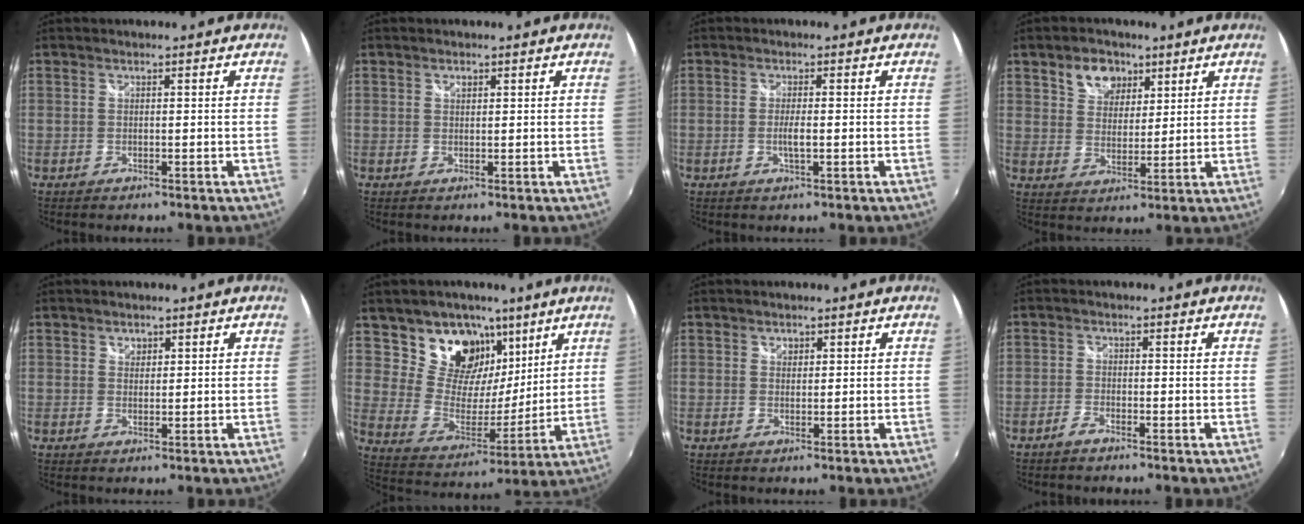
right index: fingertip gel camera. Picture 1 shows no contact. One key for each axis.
{"total": 1.0, "fx": 0.5, "fy": 0.6, "fz": 0.5, "tx": -0.007, "ty": 0.002, "tz": 0.009}
{"total": 2.5, "fx": -0.4, "fy": 0.3, "fz": 2.4, "tx": -0.045, "ty": -0.005, "tz": -0.008}
{"total": 7.0, "fx": 4.0, "fy": 4.9, "fz": 2.9, "tx": -0.046, "ty": 0.016, "tz": 0.071}
{"total": 1.5, "fx": 0.9, "fy": 1.2, "fz": 0.3, "tx": -0.001, "ty": 0.004, "tz": 0.013}
{"total": 15.8, "fx": 9.6, "fy": 10.9, "fz": 6.4, "tx": -0.122, "ty": -0.009, "tz": 0.176}
{"total": 1.2, "fx": 0.7, "fy": 1.0, "fz": 0.3, "tx": -0.001, "ty": 0.003, "tz": 0.010}
{"total": 1.7, "fx": -1.5, "fy": 0.4, "fz": 0.8, "tx": -0.026, "ty": 0.002, "tz": -0.033}